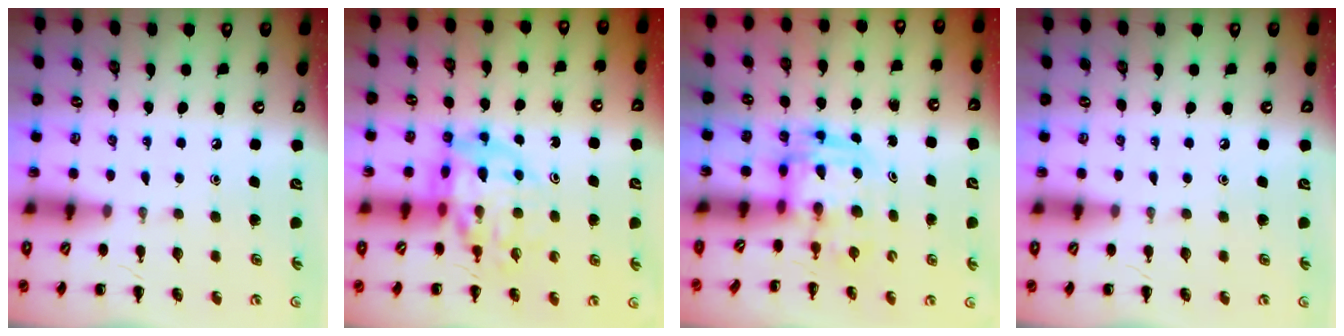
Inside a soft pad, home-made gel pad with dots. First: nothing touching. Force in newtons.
{"total": 12.4, "press": 11.9, "slide": 3.5}
{"total": 3.3, "press": 3.2, "slide": 0.7}
{"total": 0.0}